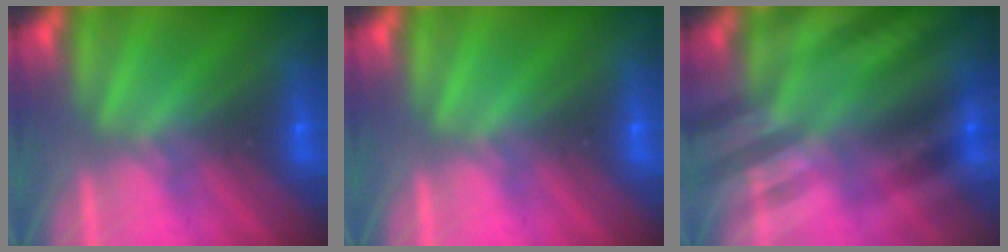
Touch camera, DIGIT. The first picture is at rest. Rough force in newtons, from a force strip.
{"total": 0.0}
{"total": 2.8}